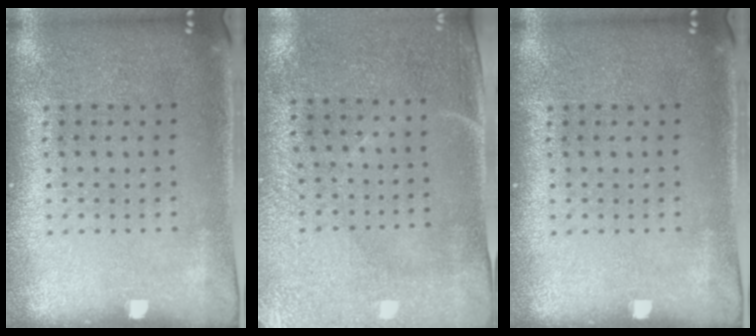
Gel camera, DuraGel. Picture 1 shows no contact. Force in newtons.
{"total": 2.9, "press": 2.5, "slide": 1.4}
{"total": 0.0}